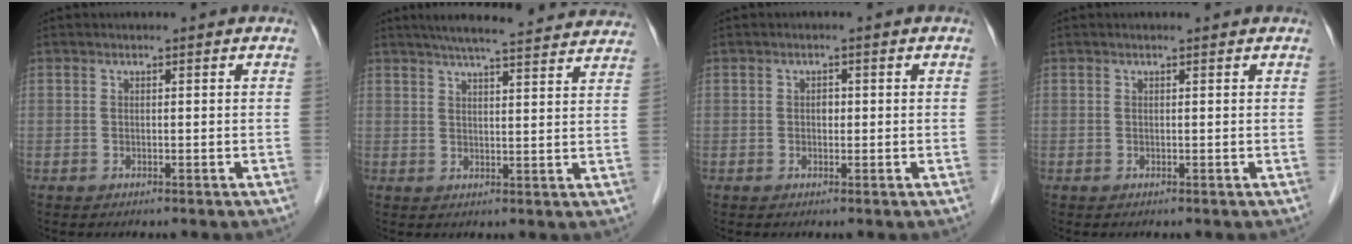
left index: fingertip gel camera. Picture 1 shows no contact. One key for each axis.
{"total": 19.1, "fx": 17.5, "fy": 1.3, "fz": 7.6, "tx": -0.108, "ty": 0.015, "tz": 0.218}
{"total": 1.0, "fx": 0.0, "fy": 0.8, "fz": 0.7, "tx": -0.009, "ty": 0.003, "tz": -0.002}
{"total": 0.5, "fx": 0.5, "fy": 0.0, "fz": 0.2, "tx": -0.007, "ty": 0.004, "tz": 0.007}